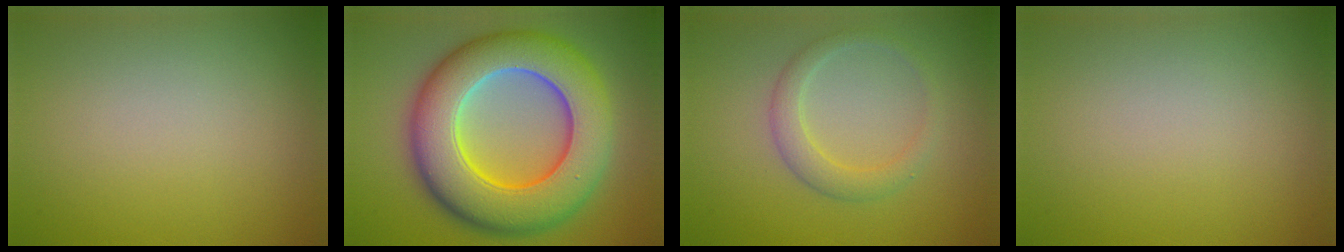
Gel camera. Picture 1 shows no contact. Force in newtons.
{"total": 12.7, "press": 12.7, "slide": 0.4}
{"total": 2.3, "press": 2.3, "slide": 0.3}
{"total": 0.0}